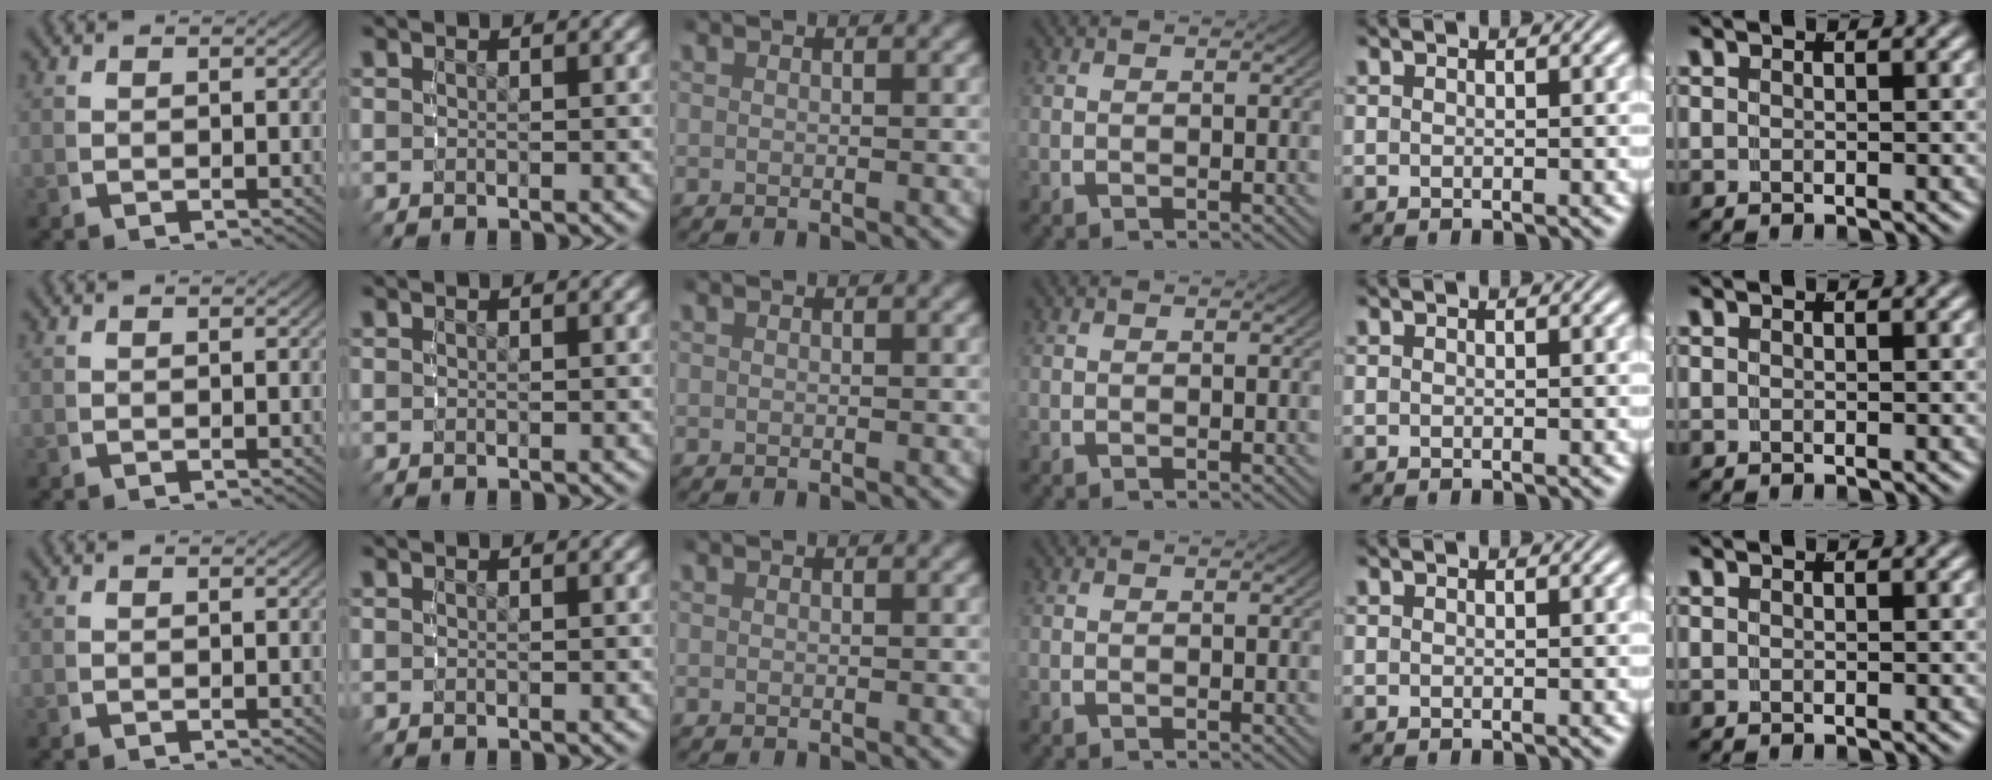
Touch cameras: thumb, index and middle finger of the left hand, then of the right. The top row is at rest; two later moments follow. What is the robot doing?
{"motion": "reach", "object": "photo album"}